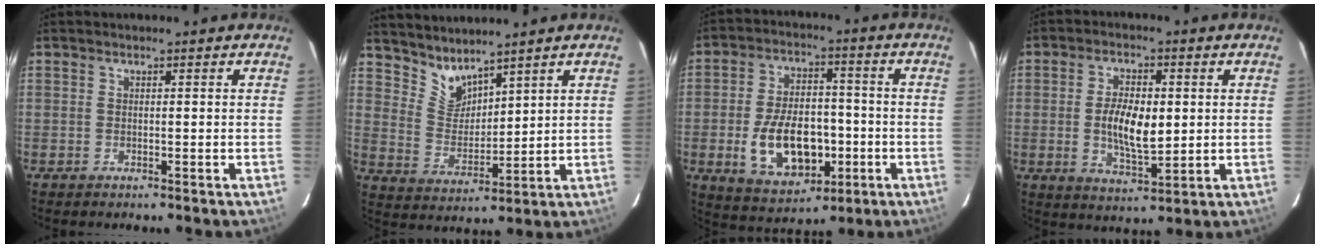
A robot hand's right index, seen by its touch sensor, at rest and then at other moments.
{"total": 6.4, "force": [5.9, 1.9, 1.8], "torque": [-0.030, -0.007, 0.123]}
{"total": 14.6, "force": [-3.7, 8.7, 11.2], "torque": [-0.222, 0.006, -0.041]}
{"total": 8.9, "force": [0.1, 4.1, 8.0], "torque": [-0.149, -0.002, 0.007]}